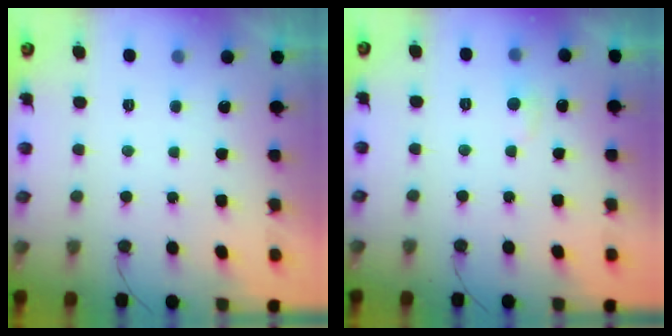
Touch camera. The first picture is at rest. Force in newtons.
{"total": 4.1, "press": 4.1, "slide": 0.5}